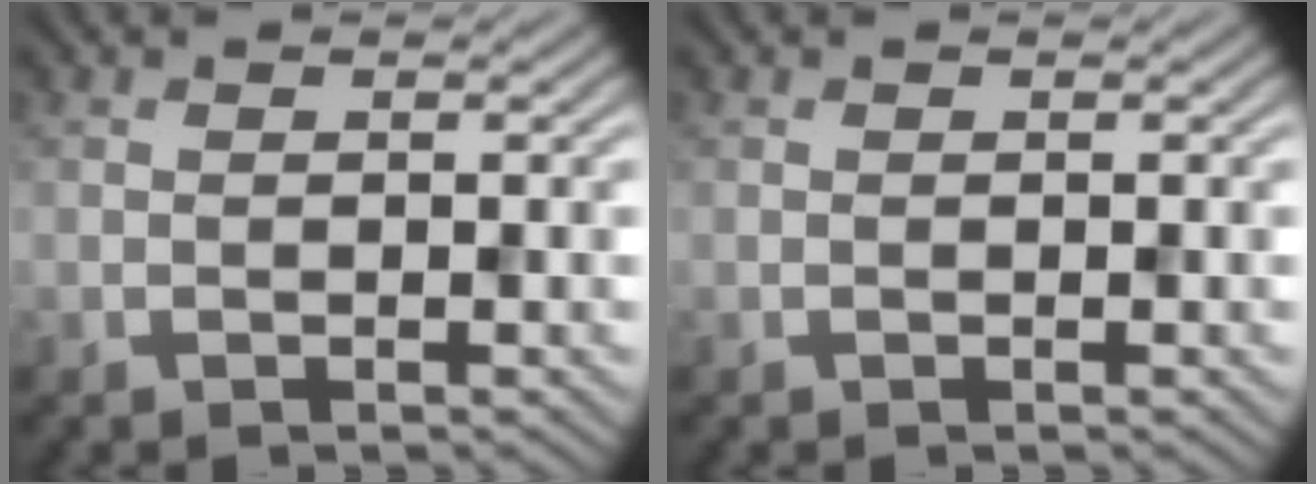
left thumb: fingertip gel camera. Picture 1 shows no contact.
{"total": 0.0}